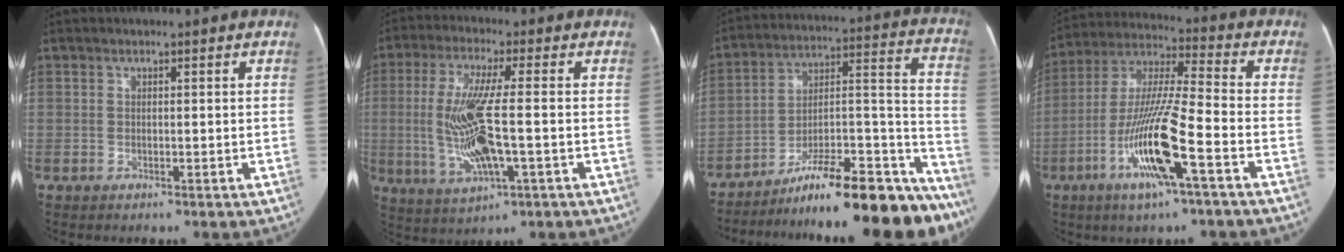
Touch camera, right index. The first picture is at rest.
{"total": 12.0, "force": [-1.7, 2.0, 11.8], "torque": [-0.246, -0.008, -0.027]}
{"total": 24.5, "force": [-21.1, 4.0, 11.7], "torque": [-0.091, 0.038, -0.315]}
{"total": 15.4, "force": [-6.1, 0.8, 14.2], "torque": [-0.286, -0.006, -0.114]}